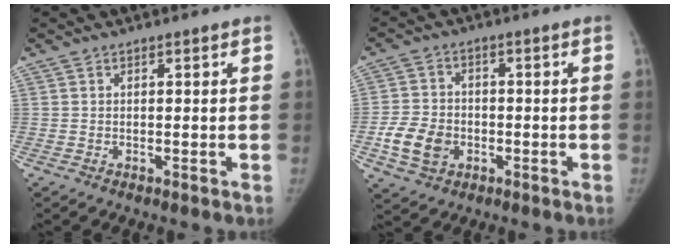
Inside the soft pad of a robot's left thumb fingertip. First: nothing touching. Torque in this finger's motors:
{"motor_torque": [-0.02, 0.03, 0.13, -0.18, 0.01]}